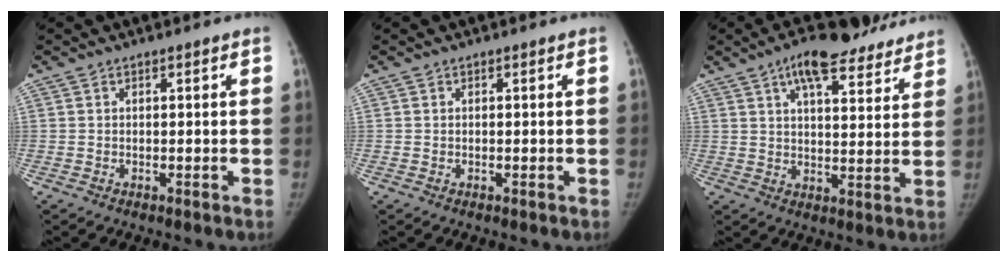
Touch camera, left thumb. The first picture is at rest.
{"total": 0.0}
{"total": 15.2, "force": [10.9, 5.3, 9.1], "torque": [-0.100, -0.028, 0.157]}